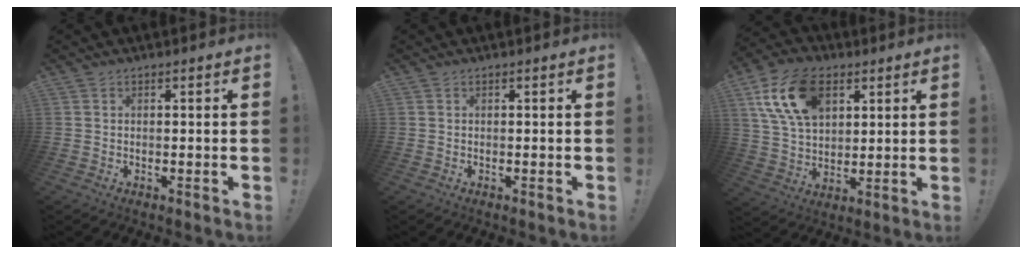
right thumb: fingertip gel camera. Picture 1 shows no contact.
{"total": 0.0}
{"total": 17.8, "force": [8.0, 11.3, 11.3], "torque": [-0.210, -0.018, 0.150]}